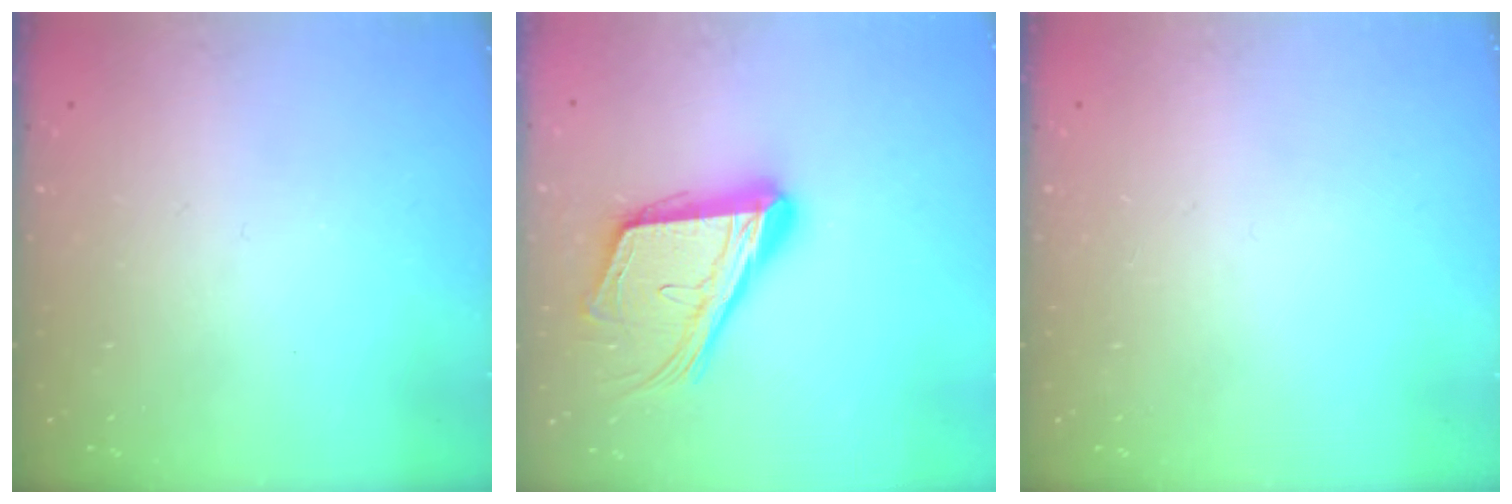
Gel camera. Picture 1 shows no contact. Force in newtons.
{"total": 18.5, "press": 18.2, "slide": 3.5}
{"total": 0.0}